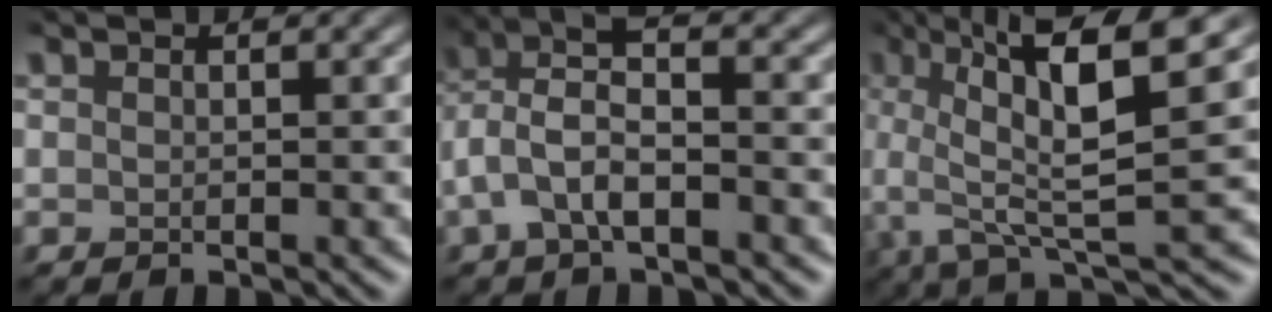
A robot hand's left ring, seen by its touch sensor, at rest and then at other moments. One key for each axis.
{"total": 4.6, "fx": -0.8, "fy": 2.2, "fz": 4.0, "tx": -0.092, "ty": 0.012, "tz": -0.021}
{"total": 10.0, "fx": 2.3, "fy": 2.5, "fz": 9.4, "tx": -0.150, "ty": 0.010, "tz": 0.038}